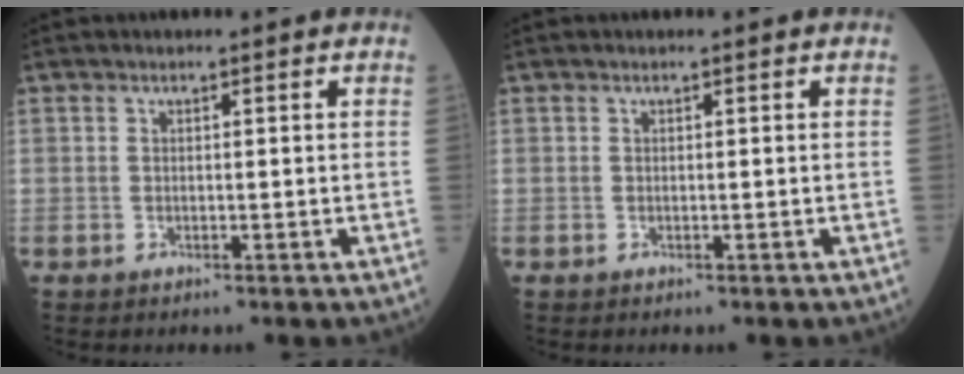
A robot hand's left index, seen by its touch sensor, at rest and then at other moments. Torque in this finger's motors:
{"motor_torque": [0.01, 0.01, 0.00, 0.00]}